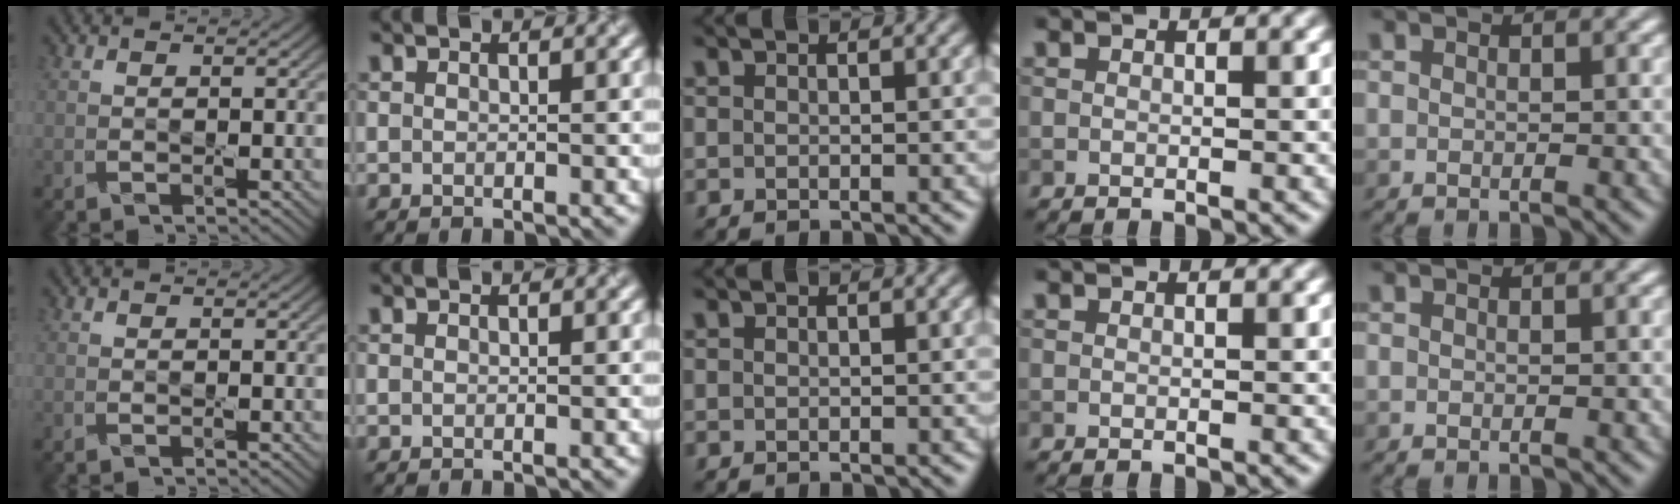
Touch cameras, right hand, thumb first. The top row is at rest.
{}